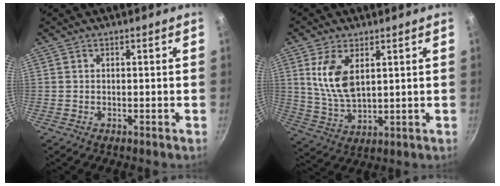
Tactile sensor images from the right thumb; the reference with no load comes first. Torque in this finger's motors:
{"motor_torque": [-0.26, 0.61, 0.37, 0.79, 0.27]}